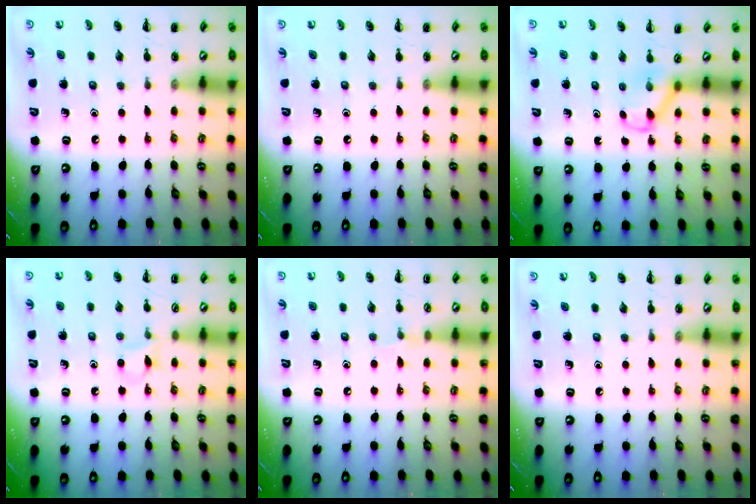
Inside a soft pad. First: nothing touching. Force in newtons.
{"total": 0.0}
{"total": 3.6, "press": 3.4, "slide": 1.2}
{"total": 3.9, "press": 3.7, "slide": 1.3}
{"total": 4.0, "press": 3.7, "slide": 1.4}
{"total": 0.0}